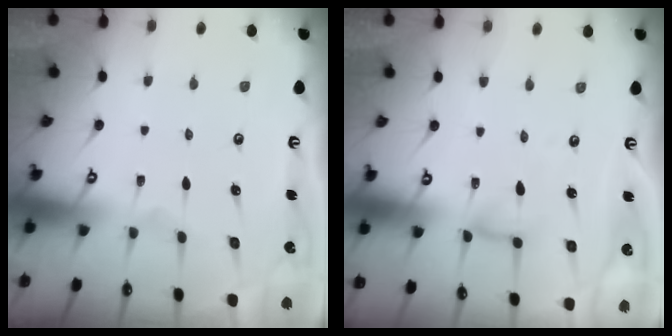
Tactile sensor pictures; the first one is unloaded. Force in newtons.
{"total": 6.4, "press": 6.3, "slide": 0.5}